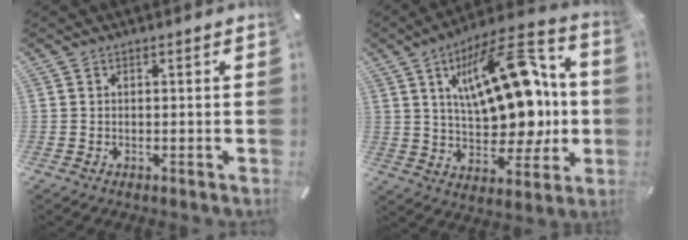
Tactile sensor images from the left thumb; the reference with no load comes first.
{"total": 22.1, "force": [5.5, 12.0, 17.7], "torque": [-0.269, -0.026, 0.090]}